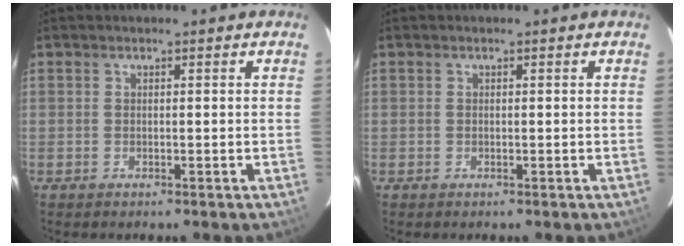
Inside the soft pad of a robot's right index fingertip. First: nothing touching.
{"total": 0.0}